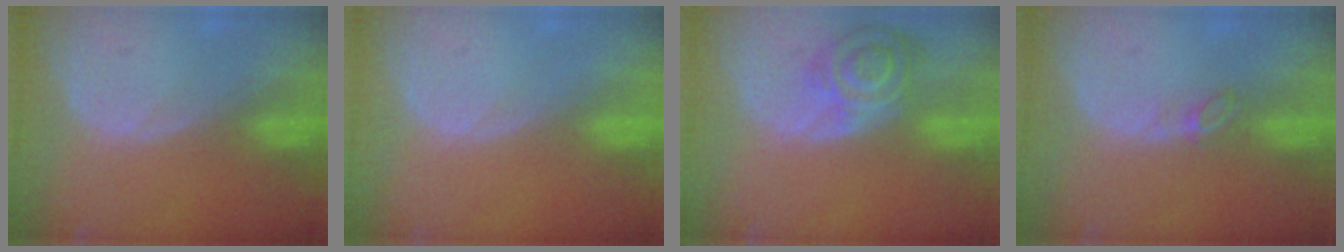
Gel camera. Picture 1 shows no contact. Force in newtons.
{"total": 0.0}
{"total": 8.2, "press": 7.3, "slide": 3.8}
{"total": 2.0, "press": 1.9, "slide": 0.4}